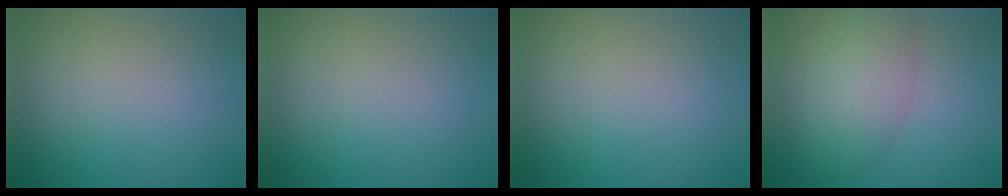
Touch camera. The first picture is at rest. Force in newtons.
{"total": 0.0}
{"total": 0.0}
{"total": 4.3, "press": 4.3, "slide": 0.2}